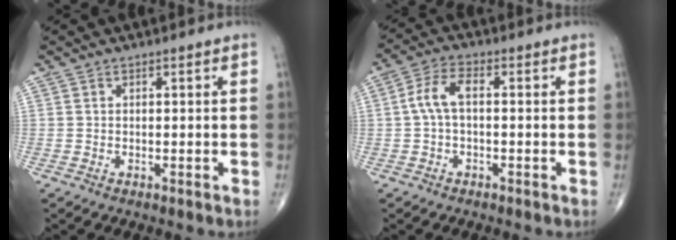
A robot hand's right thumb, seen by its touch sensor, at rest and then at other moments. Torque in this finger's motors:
{"motor_torque": [-0.29, 0.42, 0.40, -0.06, 0.18]}